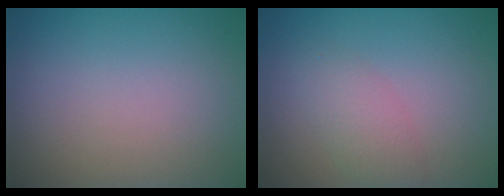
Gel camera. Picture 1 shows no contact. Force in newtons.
{"total": 2.2, "press": 2.2, "slide": 0.2}